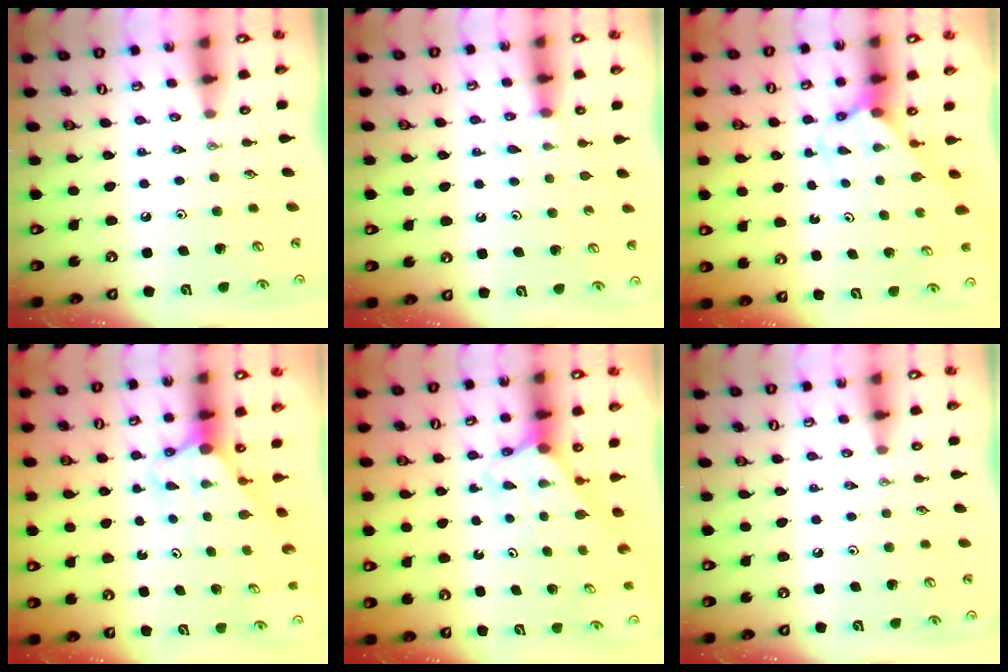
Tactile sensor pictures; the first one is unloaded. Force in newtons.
{"total": 5.7, "press": 5.7, "slide": 0.6}
{"total": 2.2, "press": 2.2, "slide": 0.1}
{"total": 3.0, "press": 3.0, "slide": 0.2}
{"total": 2.4, "press": 2.4, "slide": 0.2}
{"total": 0.0}